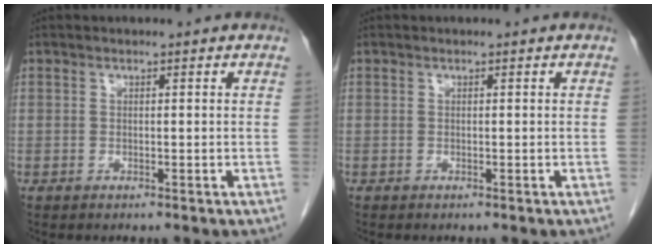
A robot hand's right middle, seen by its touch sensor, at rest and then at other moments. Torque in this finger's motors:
{"motor_torque": [-0.16, -0.24, -0.02, -0.02]}